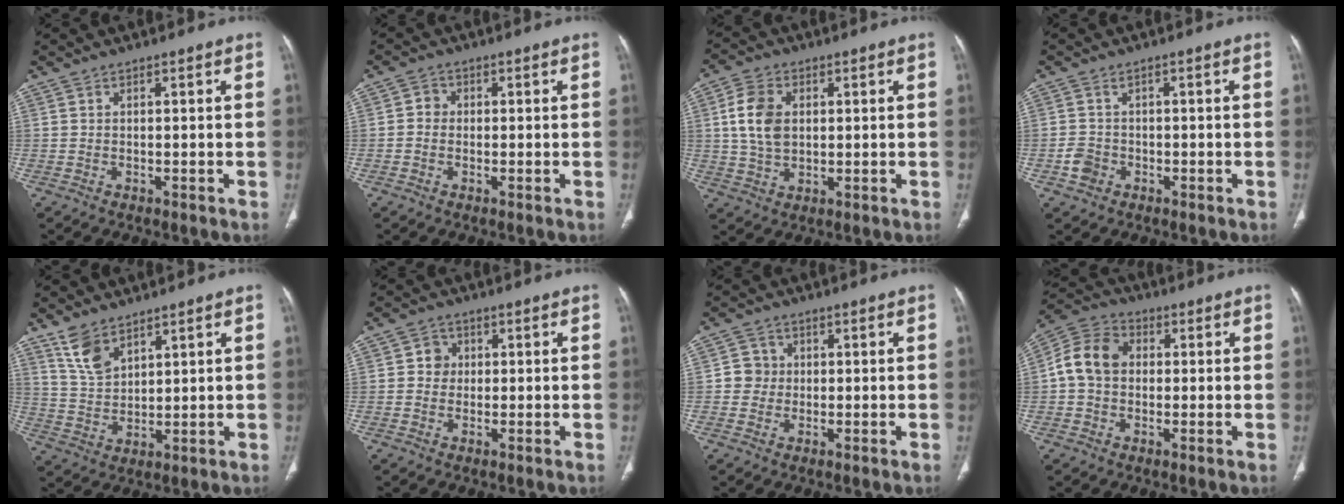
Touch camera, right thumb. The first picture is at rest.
{"total": 2.4, "force": [-0.1, 2.2, 0.9], "torque": [0.000, 0.007, -0.008]}
{"total": 8.5, "force": [1.4, 5.9, 6.0], "torque": [-0.111, 0.003, 0.029]}
{"total": 3.1, "force": [-1.3, 2.6, 1.0], "torque": [-0.009, 0.014, -0.023]}
{"total": 6.8, "force": [4.7, 3.4, 3.6], "torque": [-0.058, -0.020, 0.104]}
{"total": 3.6, "force": [0.4, 3.4, 1.1], "torque": [0.007, 0.007, 0.001]}
{"total": 3.9, "force": [-0.1, 3.8, 0.8], "torque": [0.012, 0.009, -0.007]}
{"total": 9.7, "force": [0.4, 7.7, 5.8], "torque": [-0.098, 0.028, -0.005]}